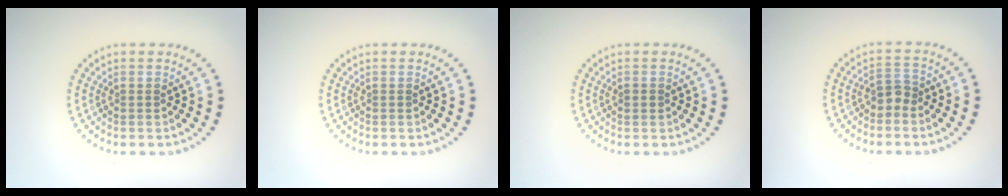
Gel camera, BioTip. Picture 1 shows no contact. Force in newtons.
{"total": 0.0}
{"total": 0.8, "press": 0.8, "slide": 0.0}
{"total": 1.7, "press": 1.4, "slide": 1.0}